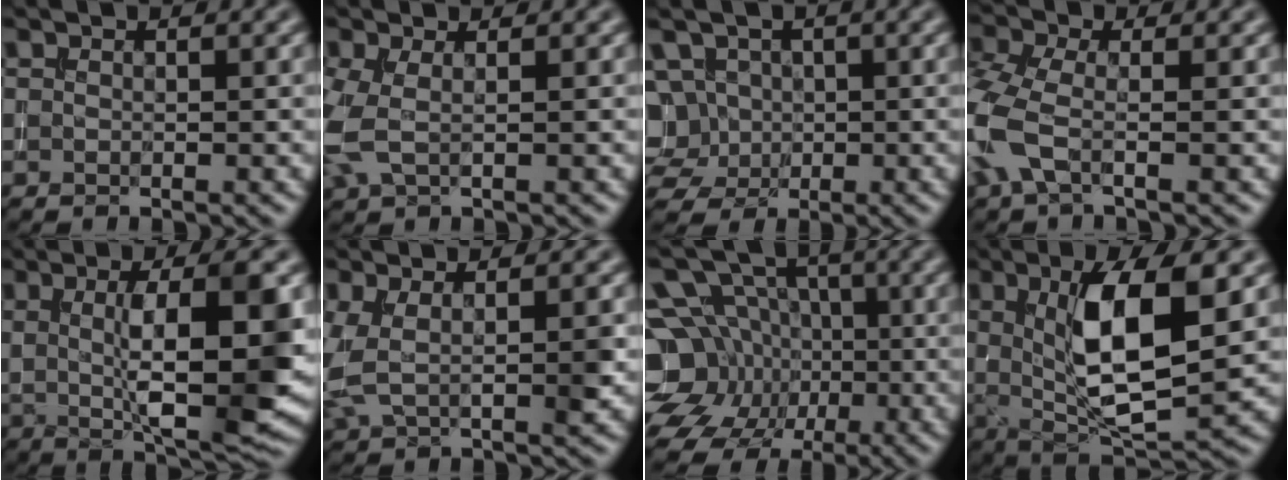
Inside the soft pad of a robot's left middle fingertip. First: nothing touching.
{"total": 3.1, "force": [-0.1, 1.6, 2.6], "torque": [-0.081, -0.001, -0.005]}
{"total": 7.8, "force": [1.2, 7.0, 3.3], "torque": [-0.062, 0.033, -0.006]}
{"total": 5.5, "force": [-2.1, 2.7, 4.3], "torque": [-0.121, 0.001, -0.062]}
{"total": 10.3, "force": [0.5, 2.4, 9.9], "torque": [-0.138, -0.003, 0.017]}
{"total": 4.3, "force": [0.5, 1.8, 3.8], "torque": [-0.087, 0.000, 0.008]}
{"total": 13.1, "force": [-2.8, 11.9, 4.8], "torque": [-0.126, 0.001, -0.062]}
{"total": 9.9, "force": [1.8, 3.4, 9.2], "torque": [-0.155, -0.003, 0.034]}